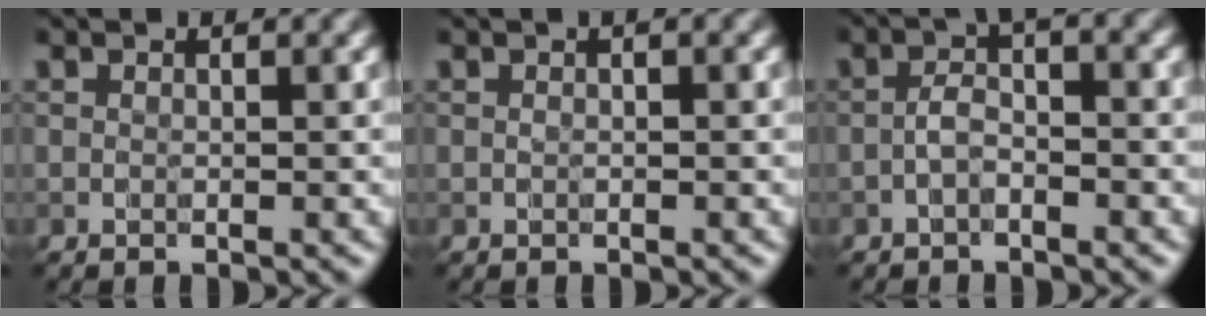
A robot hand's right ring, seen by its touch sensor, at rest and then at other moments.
{"total": 0.6, "force": [-0.1, 0.1, 0.5], "torque": [-0.010, 0.002, -0.004]}
{"total": 1.8, "force": [-0.7, 0.5, 1.6], "torque": [-0.032, 0.007, -0.019]}